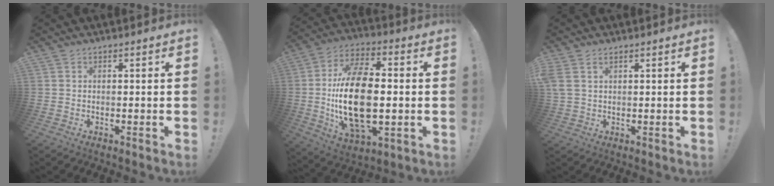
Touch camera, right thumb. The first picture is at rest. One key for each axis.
{"total": 23.6, "fx": -1.2, "fy": 13.2, "fz": 19.6, "tx": -0.383, "ty": -0.004, "tz": -0.020}
{"total": 3.3, "fx": 1.7, "fy": 1.9, "fz": 2.0, "tx": -0.053, "ty": 0.000, "tz": 0.034}